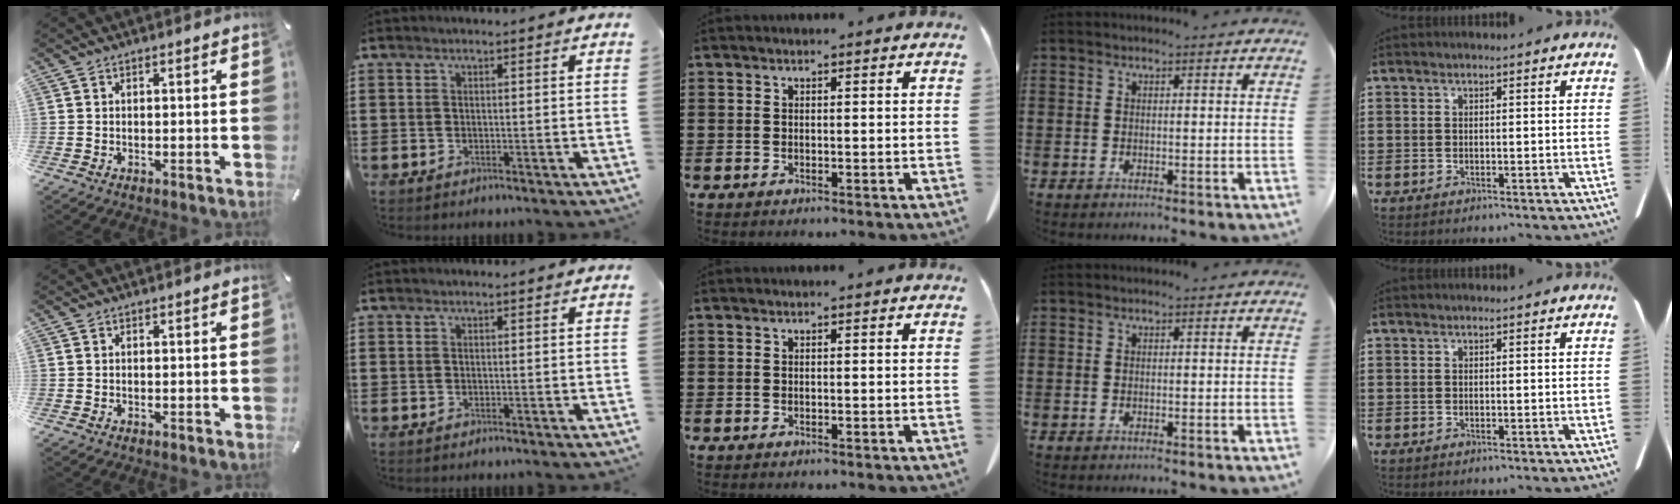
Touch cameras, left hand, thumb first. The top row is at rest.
{}